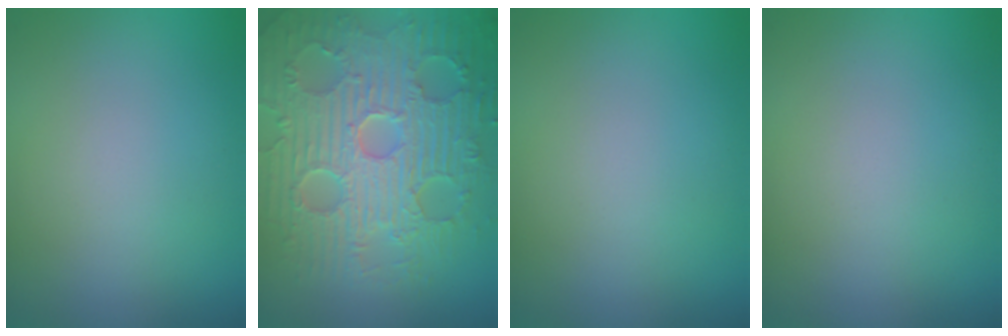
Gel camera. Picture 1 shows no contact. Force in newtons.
{"total": 9.2, "press": 6.7, "slide": 6.3}
{"total": 0.0}
{"total": 0.0}